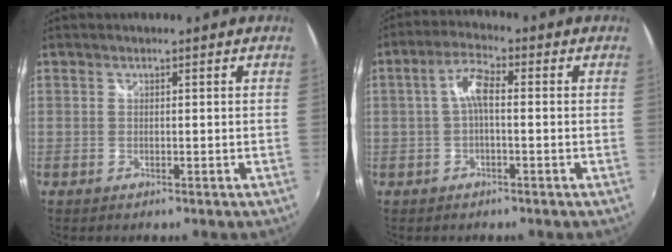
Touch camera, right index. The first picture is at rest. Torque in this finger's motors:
{"motor_torque": [0.57, -0.15, 0.37, 0.09]}